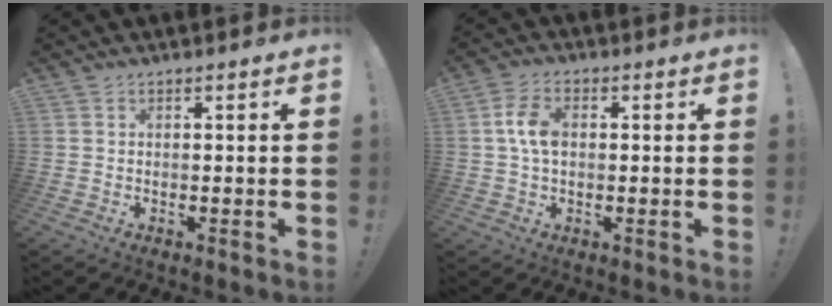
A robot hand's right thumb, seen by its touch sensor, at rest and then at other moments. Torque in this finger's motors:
{"motor_torque": [0.07, 0.05, 0.00, -0.03, 0.01]}